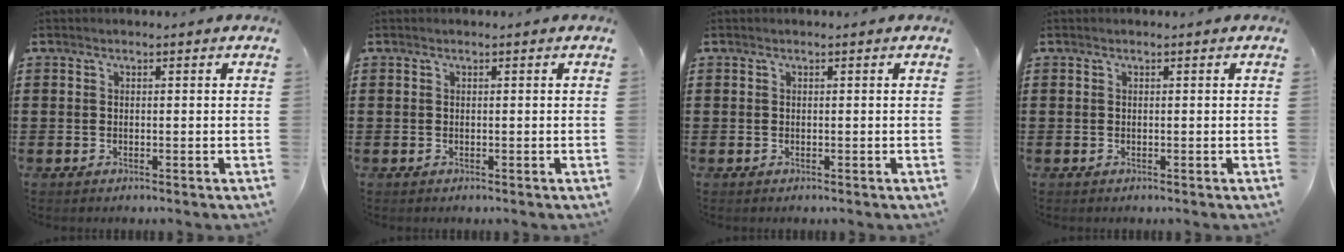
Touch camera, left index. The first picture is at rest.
{"total": 0.0}
{"total": 0.0}
{"total": 0.0}